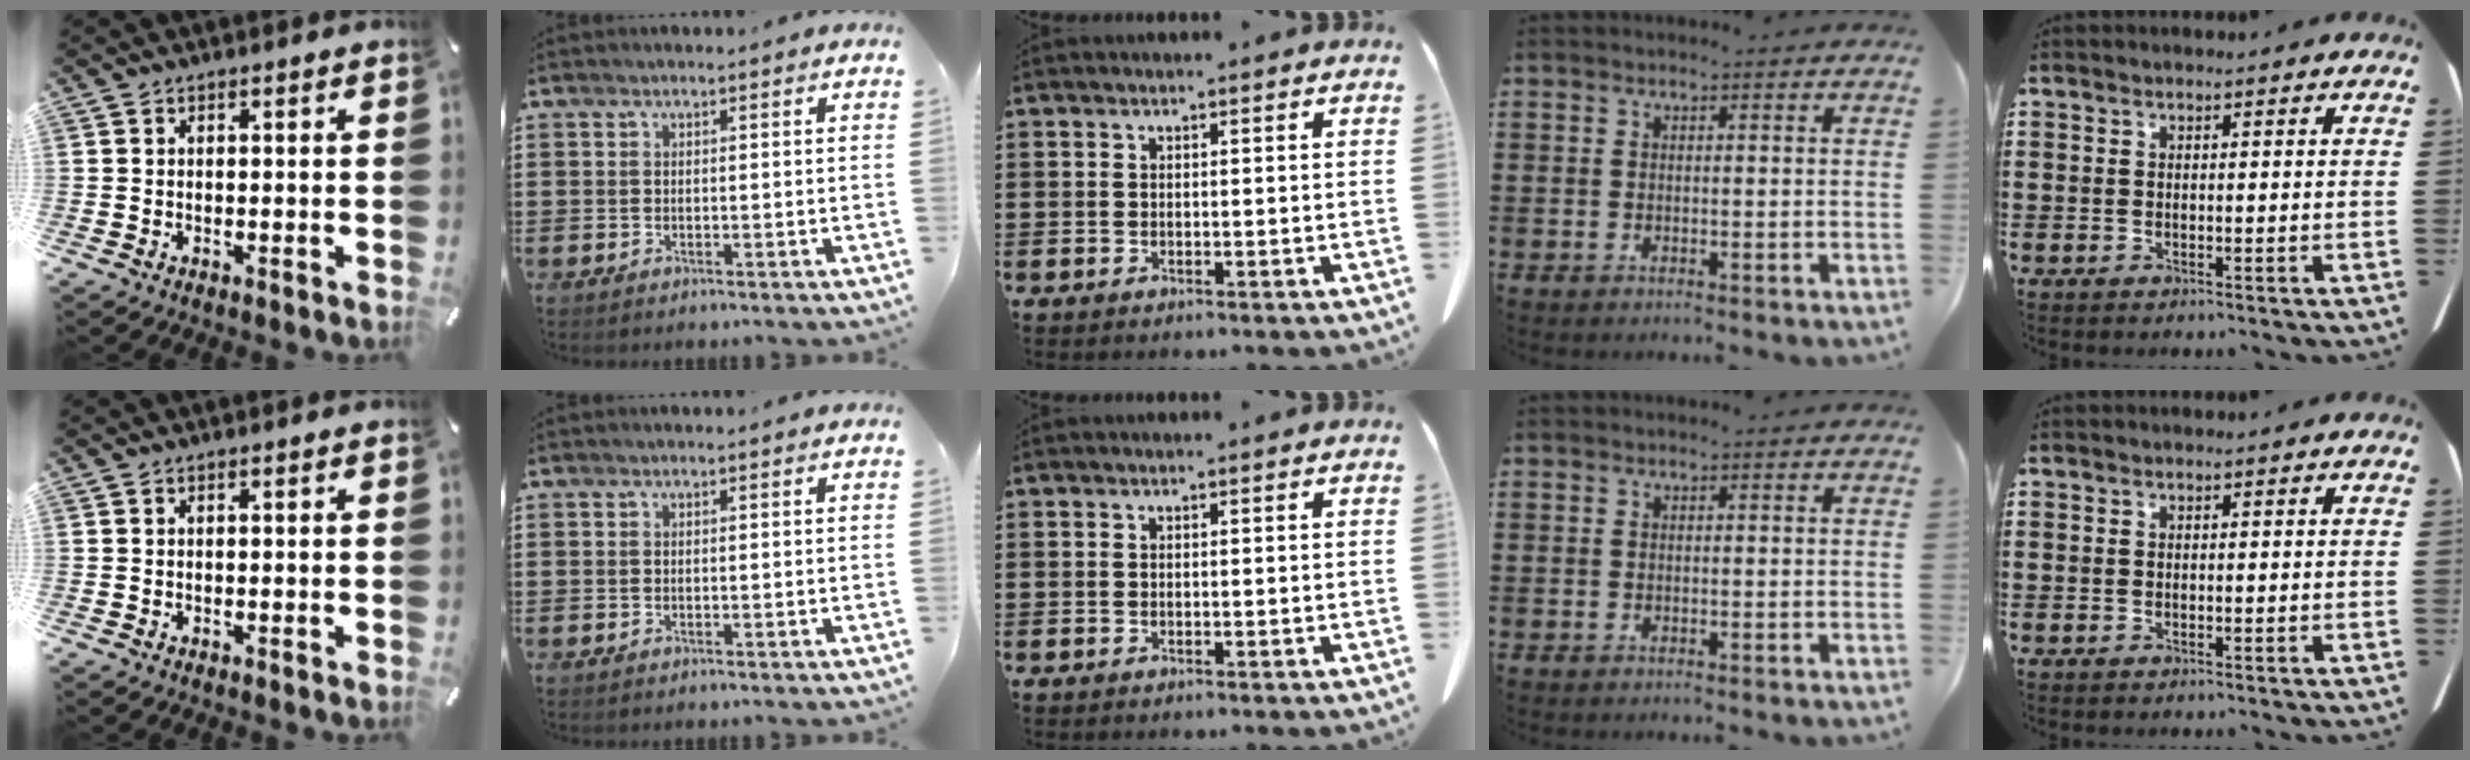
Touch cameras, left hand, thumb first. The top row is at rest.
{}